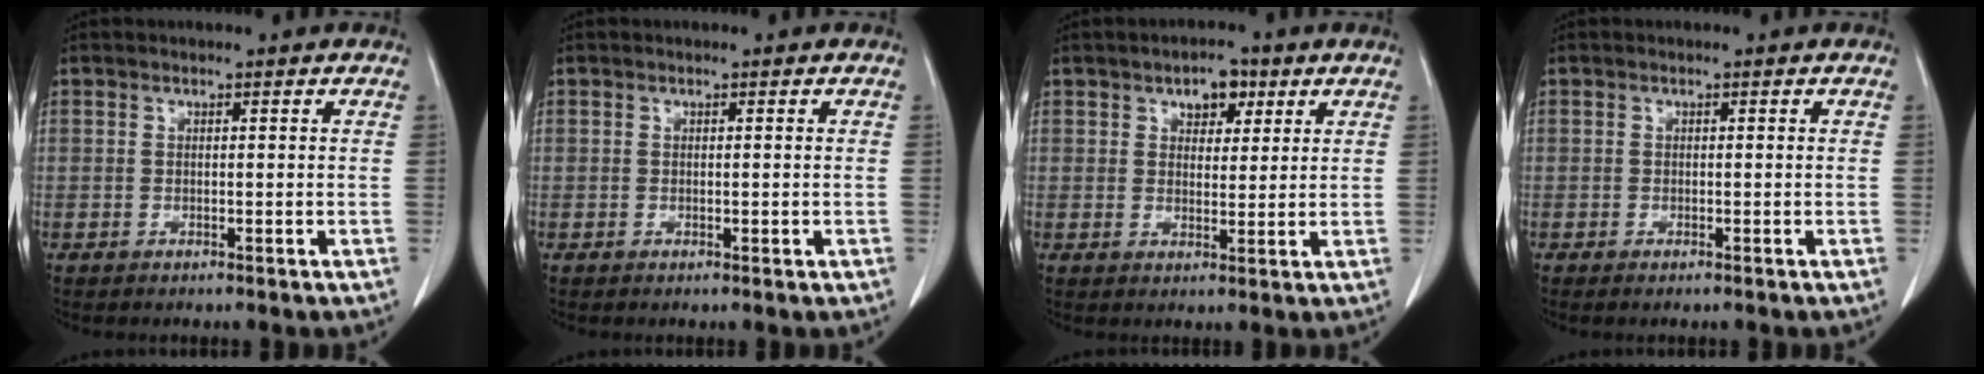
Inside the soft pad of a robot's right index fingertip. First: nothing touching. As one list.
[{"total": 0.5, "force": [0.0, 0.2, 0.5], "torque": [-0.004, -0.001, 0.004]}, {"total": 4.4, "force": [2.4, 2.6, 2.8], "torque": [-0.034, 0.007, 0.035]}, {"total": 0.6, "force": [-0.5, 0.0, 0.4], "torque": [-0.010, -0.001, -0.007]}]